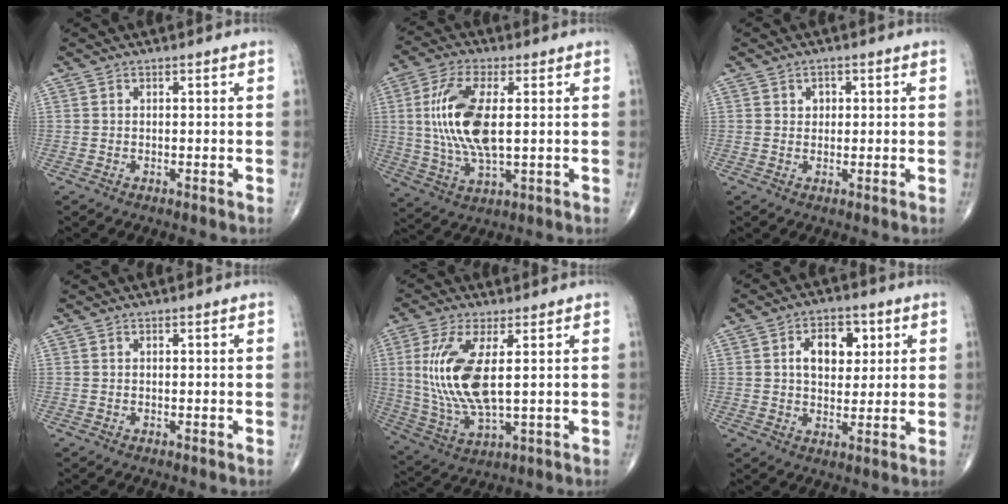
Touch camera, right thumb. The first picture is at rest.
{"total": 14.4, "force": [1.7, 5.8, 13.0], "torque": [-0.275, -0.007, 0.036]}
{"total": 1.8, "force": [0.5, 1.5, 0.9], "torque": [-0.002, -0.001, 0.006]}
{"total": 0.0}
{"total": 13.8, "force": [2.2, 4.8, 12.8], "torque": [-0.288, -0.018, 0.053]}
{"total": 8.8, "force": [2.4, 5.7, 6.3], "torque": [-0.063, -0.004, 0.037]}